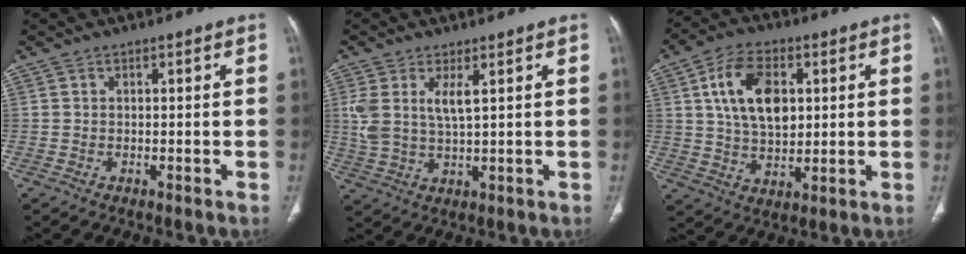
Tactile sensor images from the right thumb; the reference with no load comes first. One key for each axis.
{"total": 6.5, "fx": 2.3, "fy": 2.3, "fz": 5.7, "tx": -0.131, "ty": -0.011, "tz": 0.054}
{"total": 13.1, "fx": 3.3, "fy": 8.0, "fz": 9.8, "tx": -0.156, "ty": -0.005, "tz": 0.058}